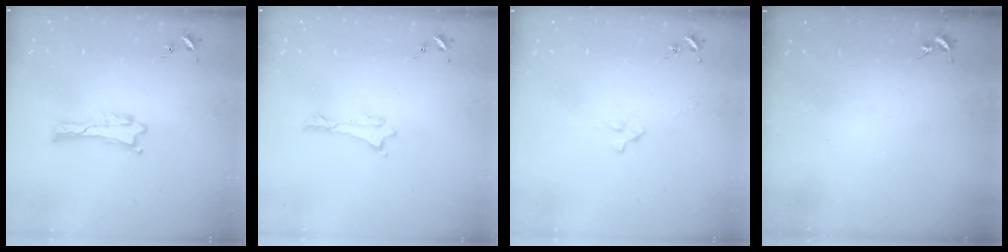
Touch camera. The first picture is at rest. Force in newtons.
{"total": 0.0}
{"total": 2.4, "press": 2.4, "slide": 0.3}
{"total": 0.0}